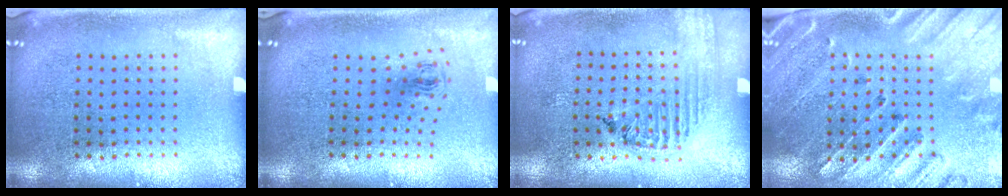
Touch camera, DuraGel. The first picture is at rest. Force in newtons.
{"total": 0.8, "press": 0.4, "slide": 0.7}
{"total": 1.6, "press": 1.6, "slide": 0.3}
{"total": 2.6, "press": 2.4, "slide": 1.1}